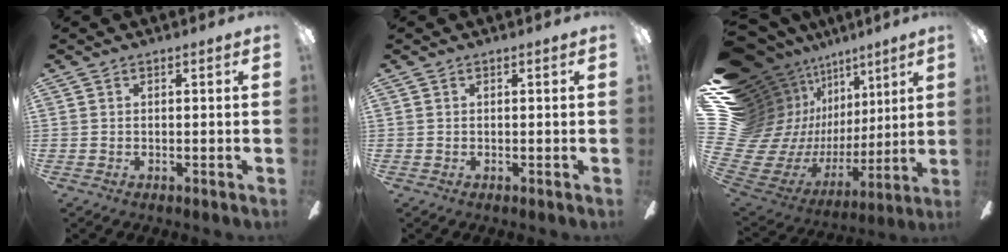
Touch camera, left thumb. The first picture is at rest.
{"total": 0.0}
{"total": 19.8, "force": [6.4, 15.8, 10.0], "torque": [-0.207, -0.113, 0.187]}